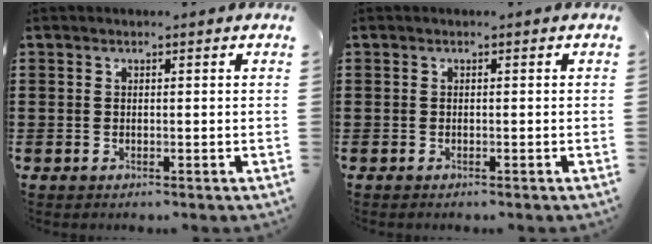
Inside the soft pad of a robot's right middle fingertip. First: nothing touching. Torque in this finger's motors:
{"motor_torque": [-0.97, 0.51, 0.01, 0.01]}